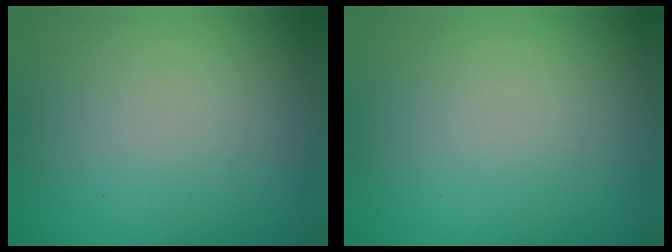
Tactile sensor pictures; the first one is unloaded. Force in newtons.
{"total": 0.0}